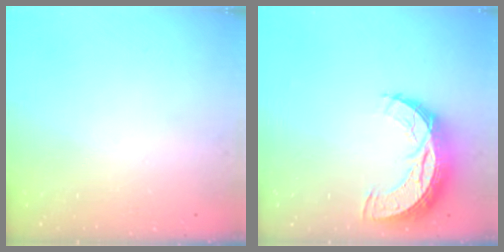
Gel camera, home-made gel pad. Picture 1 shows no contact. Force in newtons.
{"total": 11.1, "press": 11.1, "slide": 0.7}